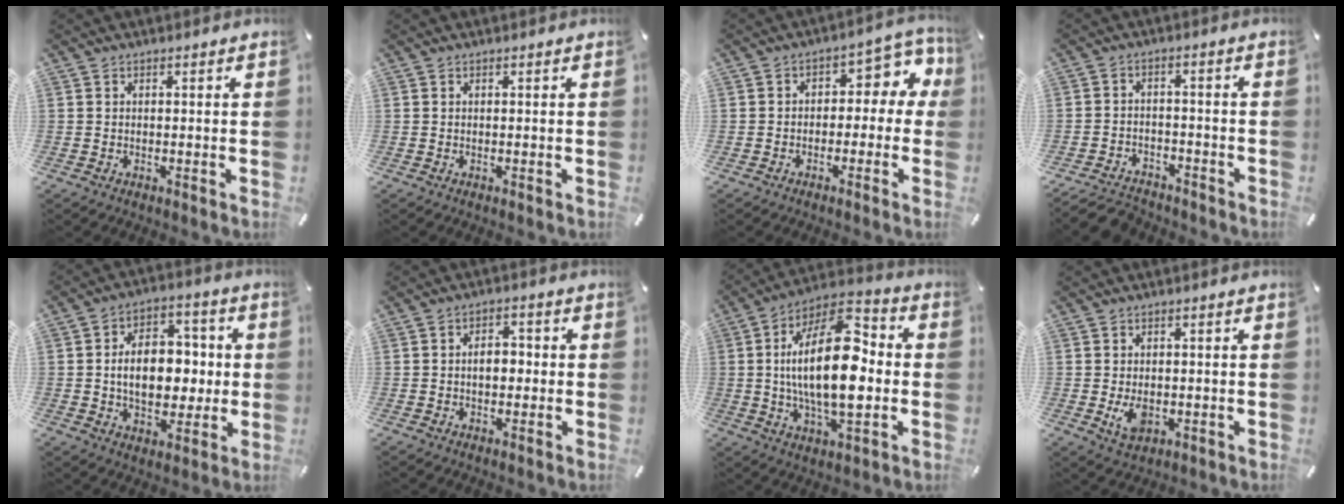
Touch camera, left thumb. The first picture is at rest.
{"total": 0.0}
{"total": 7.0, "force": [0.1, 5.1, 4.9], "torque": [-0.059, 0.000, -0.004]}
{"total": 6.1, "force": [-5.3, 2.4, 1.7], "torque": [-0.037, 0.024, -0.104]}
{"total": 14.0, "force": [-0.3, 10.0, 9.8], "torque": [-0.145, 0.007, -0.002]}
{"total": 5.1, "force": [-0.5, 3.3, 3.8], "torque": [-0.048, 0.001, -0.016]}
{"total": 23.5, "force": [-0.2, 11.4, 20.6], "torque": [-0.383, -0.009, -0.010]}
{"total": 4.7, "force": [-0.9, 3.1, 3.3], "torque": [-0.070, -0.007, -0.018]}